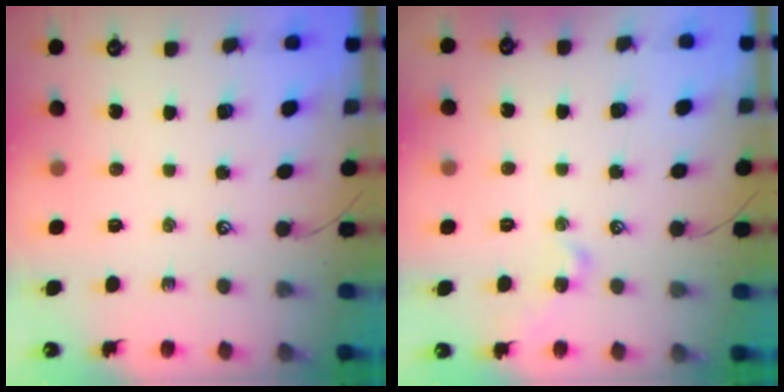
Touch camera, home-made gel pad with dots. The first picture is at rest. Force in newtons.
{"total": 2.1, "press": 2.0, "slide": 0.6}